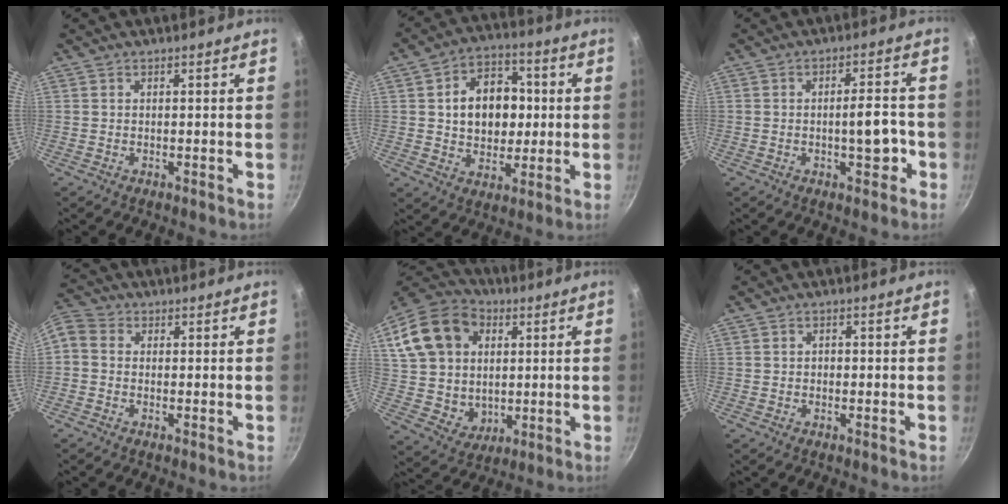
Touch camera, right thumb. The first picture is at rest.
{"total": 13.8, "force": [1.5, 10.3, 9.0], "torque": [-0.100, 0.011, 0.021]}
{"total": 6.2, "force": [-1.8, 2.5, 5.4], "torque": [-0.053, 0.019, -0.026]}
{"total": 6.4, "force": [-0.5, 5.3, 3.6], "torque": [-0.091, 0.028, -0.027]}
{"total": 20.6, "force": [5.5, 16.2, 11.5], "torque": [-0.209, 0.013, 0.105]}
{"total": 1.1, "force": [-0.1, 0.9, 0.5], "torque": [-0.006, 0.004, -0.003]}